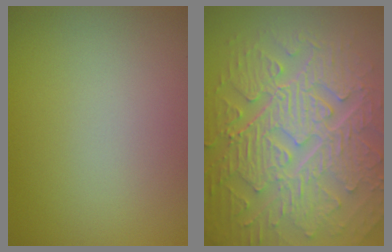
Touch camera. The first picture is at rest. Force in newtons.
{"total": 10.6, "press": 7.0, "slide": 8.0}